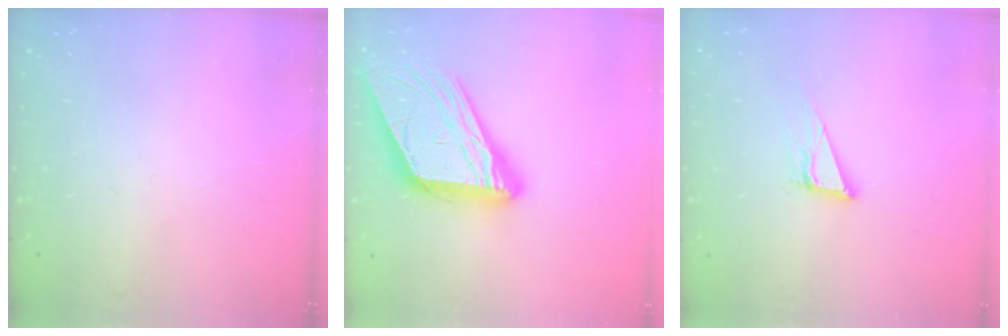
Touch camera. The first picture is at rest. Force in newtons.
{"total": 20.7, "press": 20.6, "slide": 2.1}
{"total": 7.6, "press": 7.3, "slide": 2.3}